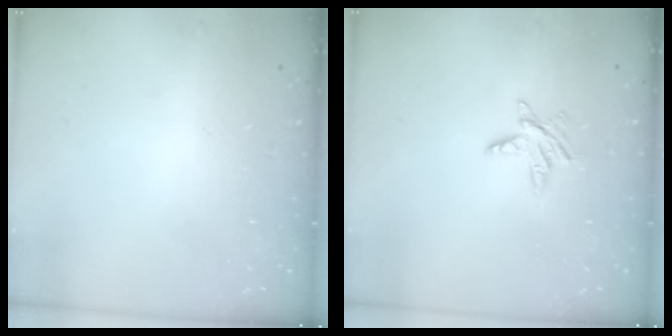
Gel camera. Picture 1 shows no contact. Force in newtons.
{"total": 5.6, "press": 5.6, "slide": 0.4}